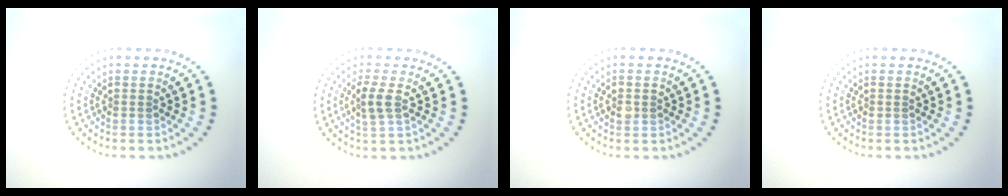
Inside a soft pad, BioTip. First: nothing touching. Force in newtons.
{"total": 2.1, "press": 1.9, "slide": 0.7}
{"total": 1.4, "press": 1.4, "slide": 0.0}
{"total": 0.0}